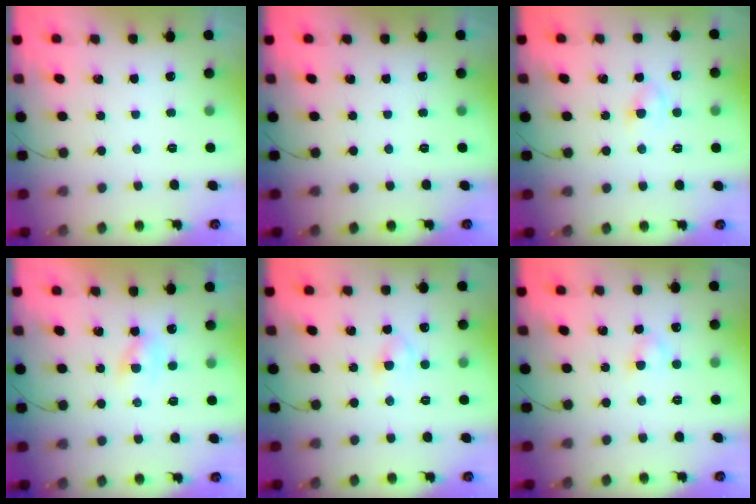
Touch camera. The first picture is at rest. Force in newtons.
{"total": 0.0}
{"total": 2.5, "press": 2.3, "slide": 1.0}
{"total": 1.6, "press": 1.5, "slide": 0.7}
{"total": 2.5, "press": 2.3, "slide": 1.0}
{"total": 3.3, "press": 3.0, "slide": 1.4}